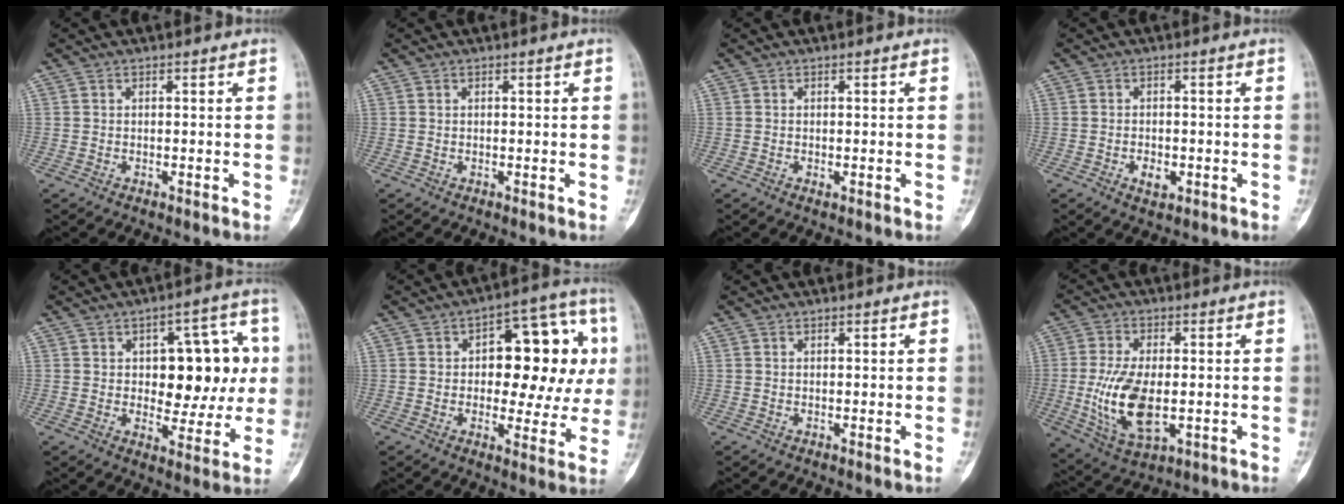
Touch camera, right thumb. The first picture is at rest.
{"total": 0.0}
{"total": 0.7, "force": [-0.3, 0.5, 0.4], "torque": [-0.001, 0.001, -0.005]}
{"total": 3.2, "force": [-1.3, 2.1, 2.1], "torque": [-0.021, 0.004, -0.017]}
{"total": 15.0, "force": [1.9, 8.4, 12.3], "torque": [-0.103, 0.018, 0.030]}
{"total": 18.5, "force": [2.6, 9.4, 15.7], "torque": [-0.153, 0.029, 0.032]}
{"total": 0.0}
{"total": 13.4, "force": [-1.8, 7.2, 11.2], "torque": [-0.213, -0.005, -0.020]}